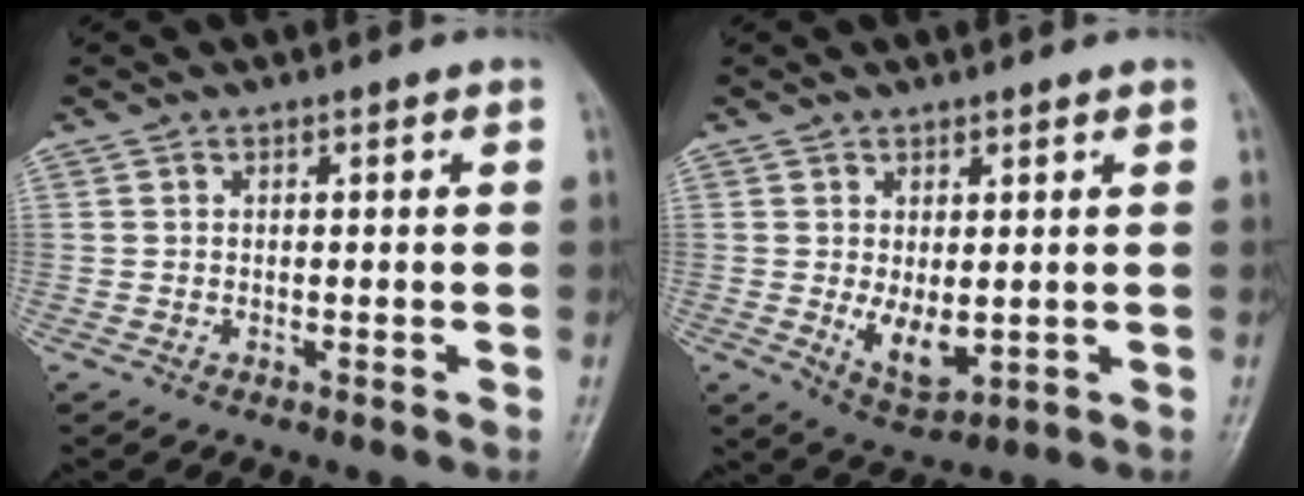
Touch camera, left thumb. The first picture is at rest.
{"total": 6.3, "force": [0.1, 3.1, 5.5], "torque": [-0.080, -0.016, 0.017]}